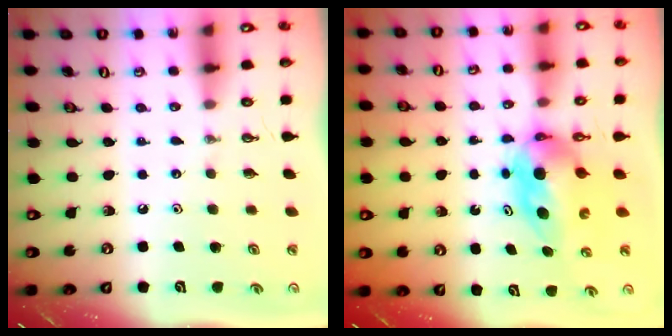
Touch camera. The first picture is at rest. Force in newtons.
{"total": 6.7, "press": 6.6, "slide": 1.4}